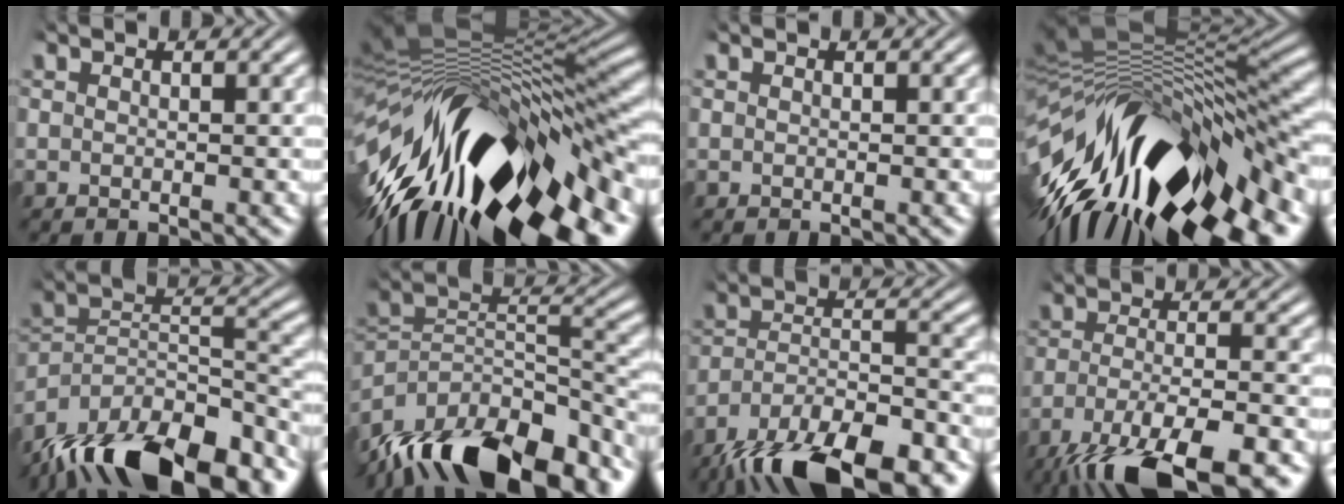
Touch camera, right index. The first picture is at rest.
{"total": 24.8, "force": [-5.5, 12.8, 20.6], "torque": [-0.310, -0.018, -0.070]}
{"total": 0.0}
{"total": 22.2, "force": [-5.3, 11.6, 18.2], "torque": [-0.281, -0.017, -0.071]}
{"total": 16.0, "force": [-8.2, 8.5, 10.7], "torque": [-0.180, -0.063, -0.095]}
{"total": 16.2, "force": [-6.9, 9.1, 11.5], "torque": [-0.199, -0.065, -0.069]}
{"total": 13.4, "force": [-9.2, 5.6, 8.1], "torque": [-0.126, -0.033, -0.125]}
{"total": 10.7, "force": [-6.7, 3.7, 7.5], "torque": [-0.129, -0.038, -0.080]}